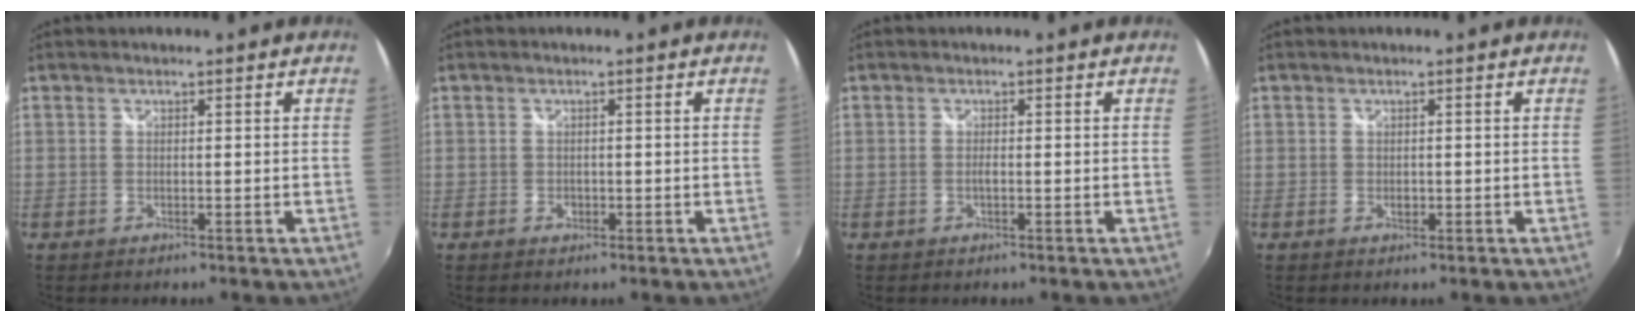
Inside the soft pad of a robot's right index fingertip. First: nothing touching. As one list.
[{"total": 1.4, "force": [-0.6, 1.2, 0.5], "torque": [-0.009, -0.002, -0.008]}, {"total": 0.8, "force": [-0.3, 0.2, 0.7], "torque": [-0.015, 0.002, -0.005]}, {"total": 1.0, "force": [-0.3, 0.8, 0.5], "torque": [-0.007, -0.001, -0.005]}]